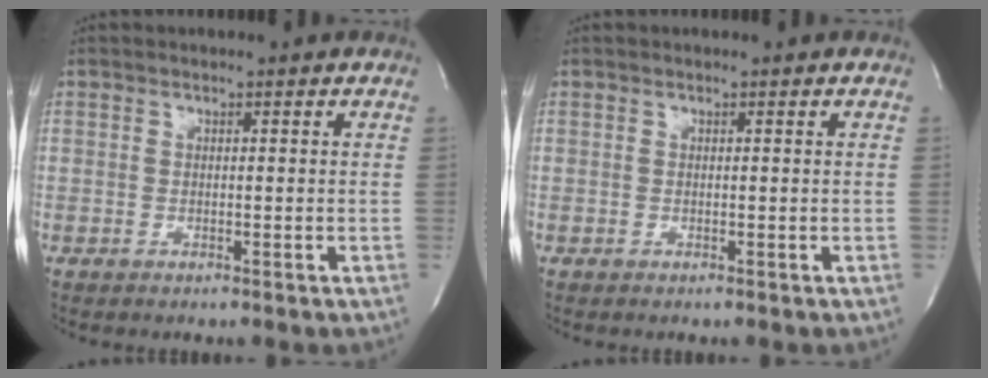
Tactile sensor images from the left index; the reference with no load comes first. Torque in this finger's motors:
{"motor_torque": [0.00, 0.00, 0.00, 0.00]}